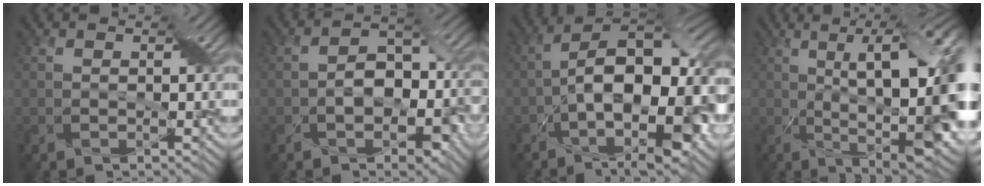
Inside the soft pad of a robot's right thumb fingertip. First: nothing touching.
{"total": 6.7, "force": [-2.3, 4.3, 4.5], "torque": [-0.065, -0.003, -0.039]}
{"total": 17.0, "force": [-4.2, 8.2, 14.2], "torque": [-0.214, -0.003, -0.063]}
{"total": 19.3, "force": [0.8, 6.6, 18.1], "torque": [-0.240, 0.023, 0.013]}